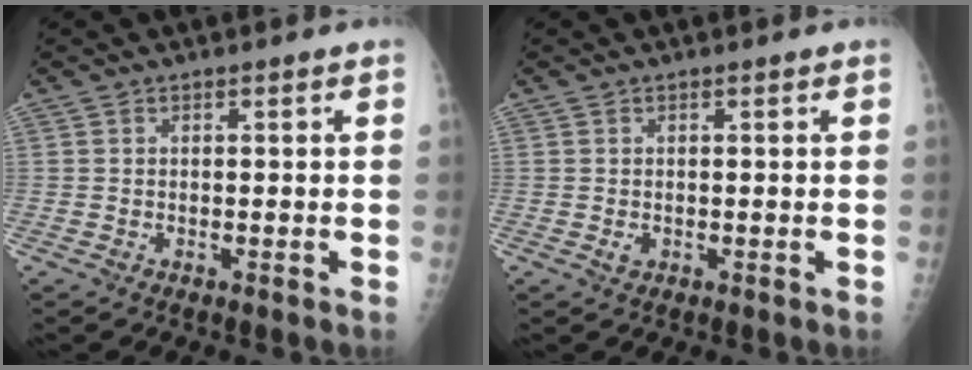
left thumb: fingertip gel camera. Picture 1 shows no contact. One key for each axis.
{"total": 1.1, "fx": -0.1, "fy": 0.9, "fz": 0.5, "tx": -0.005, "ty": 0.000, "tz": 0.002}